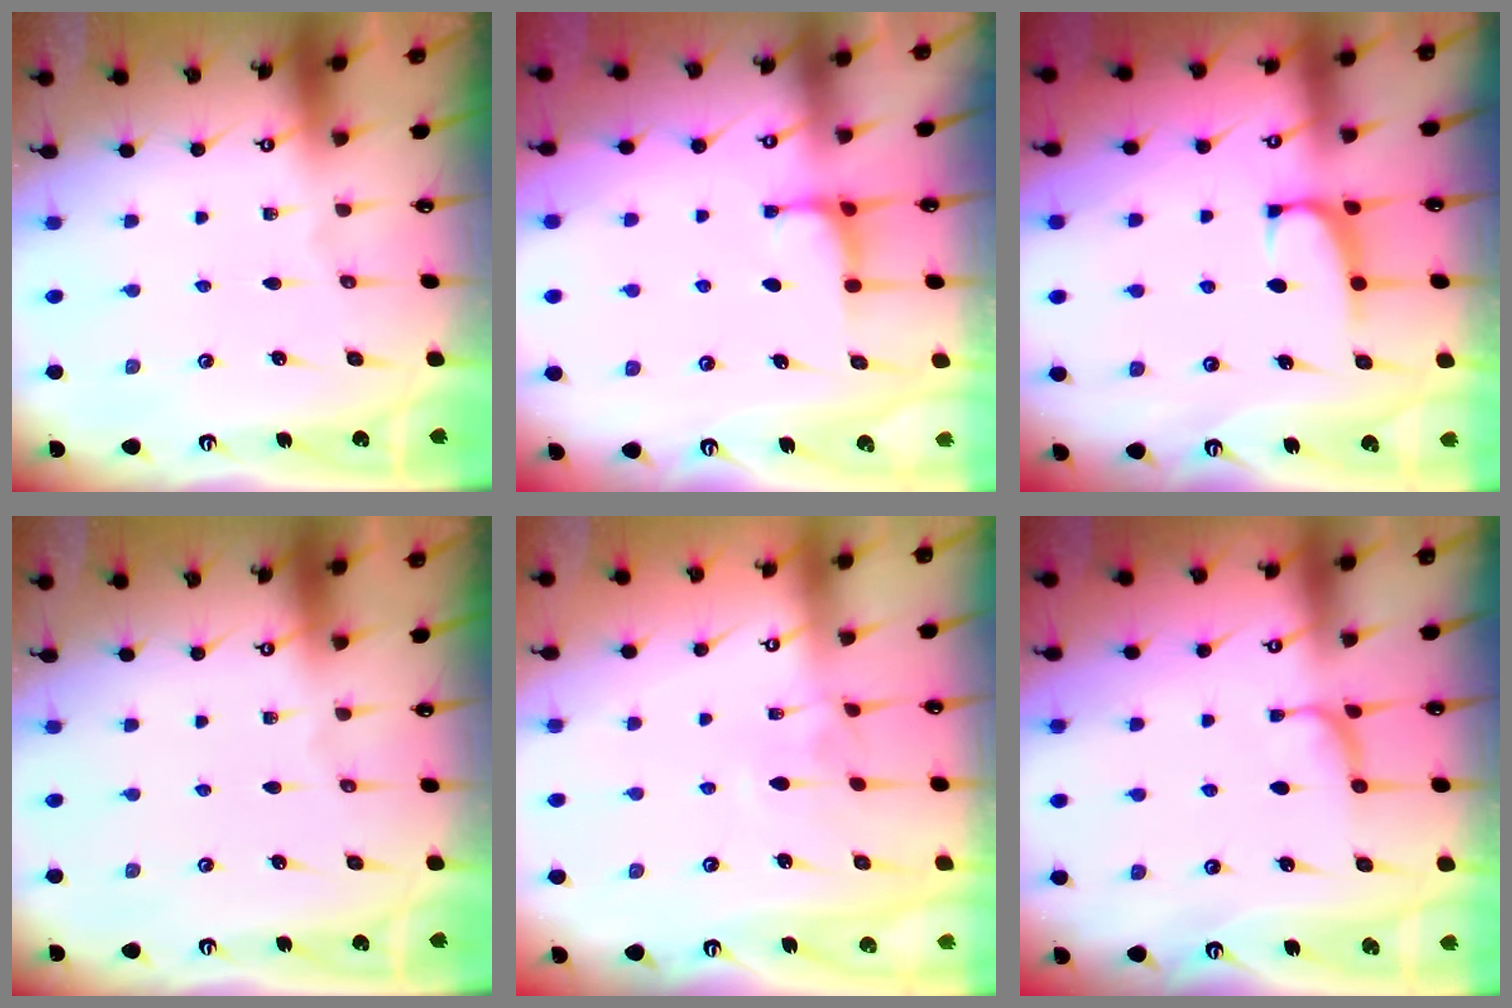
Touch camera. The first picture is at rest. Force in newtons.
{"total": 2.6, "press": 2.6, "slide": 0.2}
{"total": 1.0, "press": 0.6, "slide": 0.7}
{"total": 0.0}
{"total": 3.4, "press": 3.3, "slide": 0.4}
{"total": 0.8, "press": 0.5, "slide": 0.6}